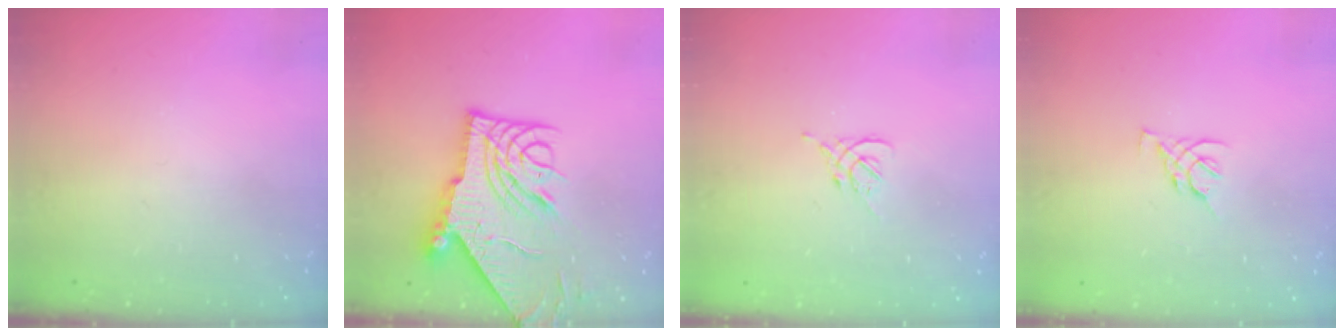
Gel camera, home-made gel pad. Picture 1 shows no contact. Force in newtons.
{"total": 14.4, "press": 14.4, "slide": 1.3}
{"total": 1.2, "press": 1.1, "slide": 0.5}
{"total": 3.2, "press": 3.2, "slide": 0.7}